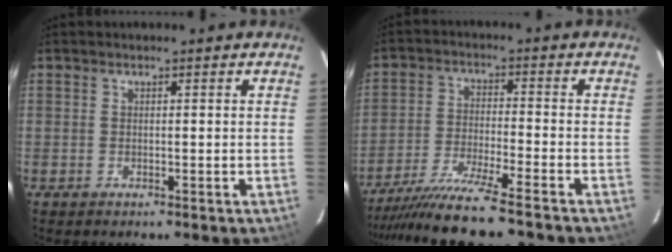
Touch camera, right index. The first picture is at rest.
{"total": 12.7, "force": [-11.3, -1.0, 5.7], "torque": [-0.129, -0.019, -0.200]}